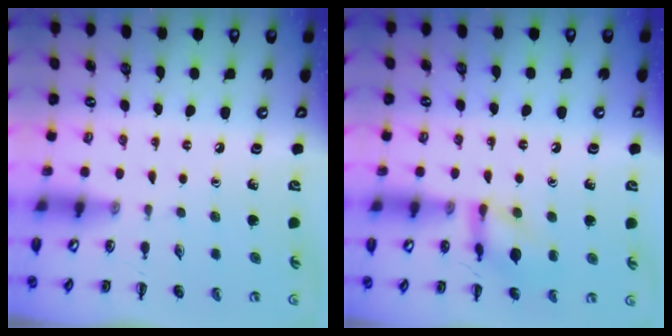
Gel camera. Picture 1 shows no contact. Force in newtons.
{"total": 11.2, "press": 11.1, "slide": 0.9}